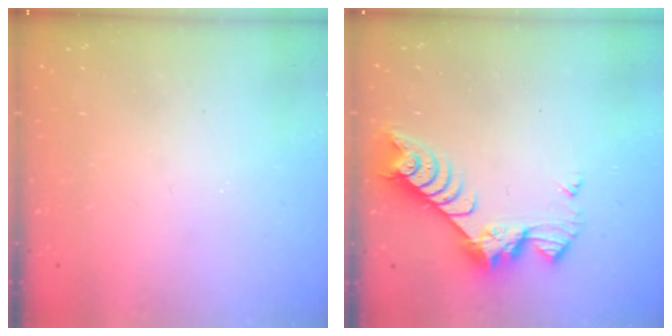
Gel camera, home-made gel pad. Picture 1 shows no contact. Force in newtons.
{"total": 8.0, "press": 8.0, "slide": 0.8}